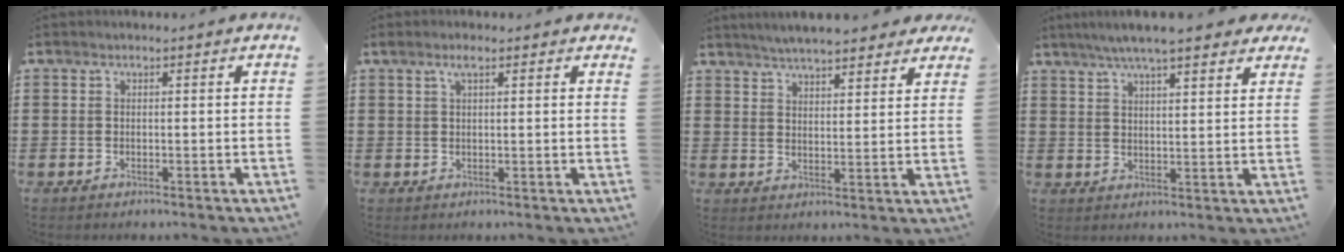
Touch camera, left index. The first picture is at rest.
{"total": 2.7, "force": [1.7, 0.6, 2.0], "torque": [-0.043, 0.004, 0.029]}
{"total": 5.0, "force": [4.8, 0.4, 1.3], "torque": [-0.044, -0.015, 0.087]}
{"total": 6.5, "force": [5.4, 0.6, 3.5], "torque": [-0.084, -0.009, 0.095]}